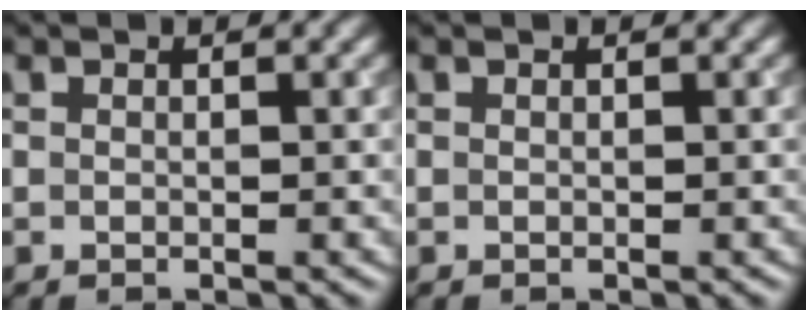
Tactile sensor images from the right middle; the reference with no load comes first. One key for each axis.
{"total": 0.0}